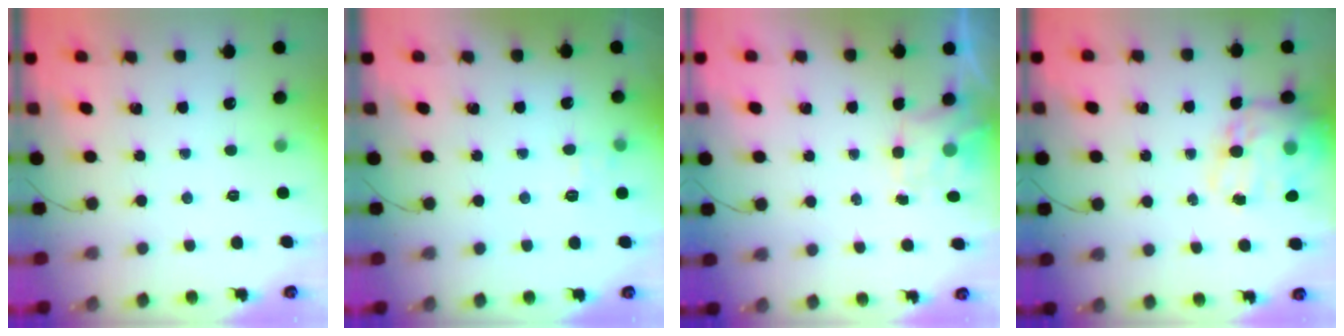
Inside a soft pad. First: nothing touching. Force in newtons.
{"total": 6.8, "press": 6.6, "slide": 1.7}
{"total": 1.5, "press": 1.3, "slide": 0.8}
{"total": 18.7, "press": 18.1, "slide": 4.5}